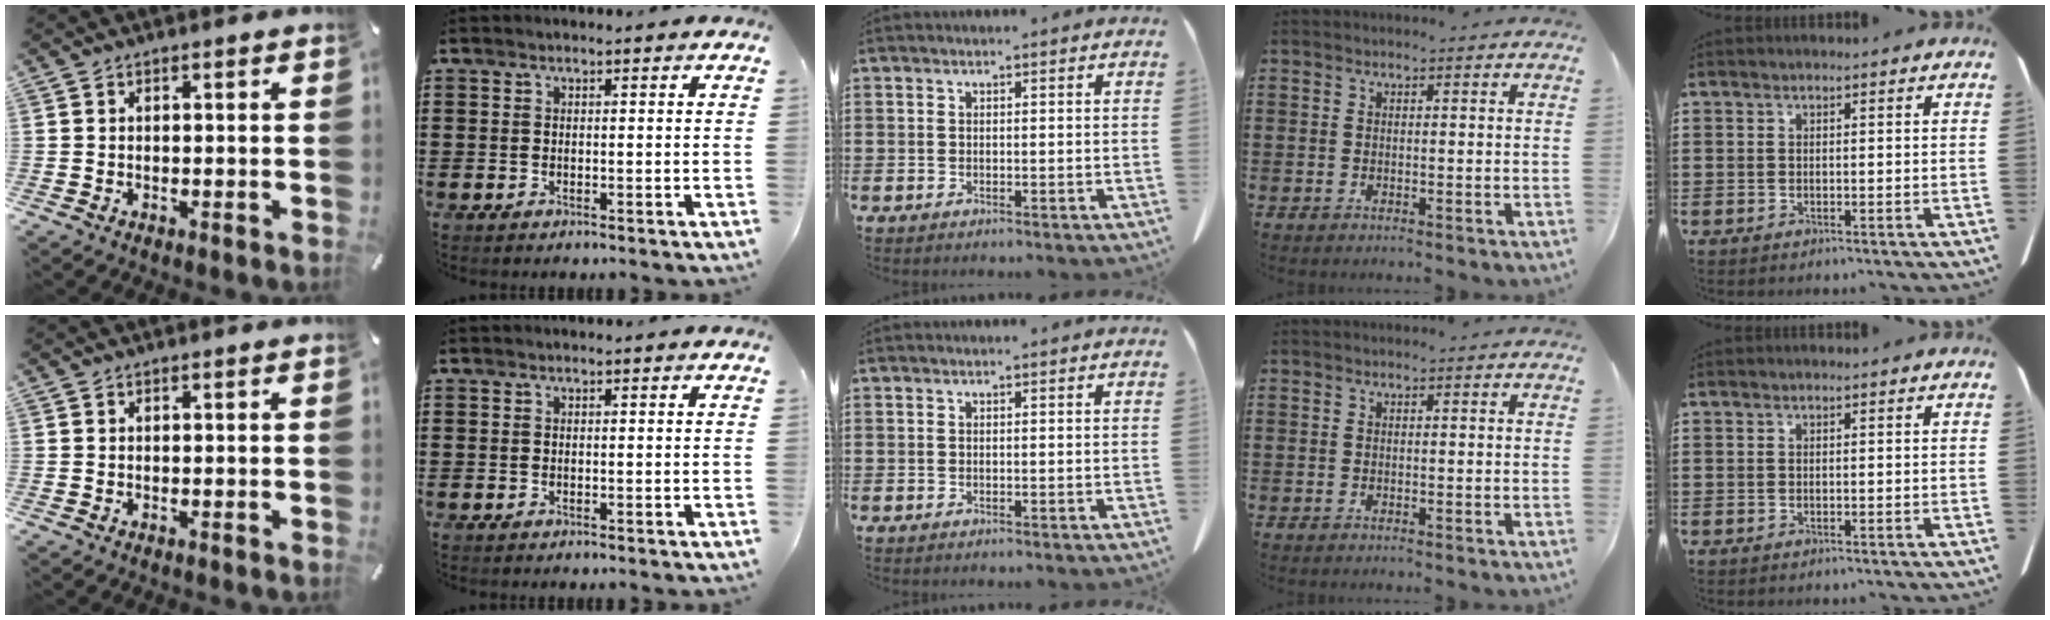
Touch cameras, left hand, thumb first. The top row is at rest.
{}